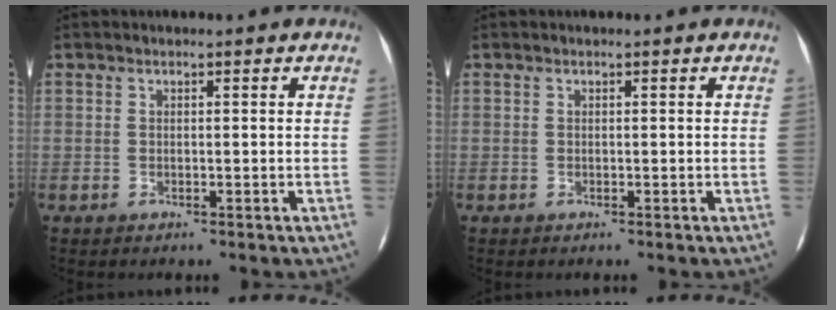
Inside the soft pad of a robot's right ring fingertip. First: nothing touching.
{"total": 0.0}